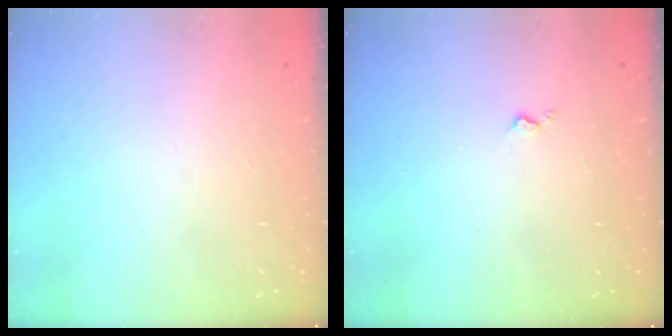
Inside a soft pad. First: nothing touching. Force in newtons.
{"total": 2.9, "press": 2.9, "slide": 0.5}